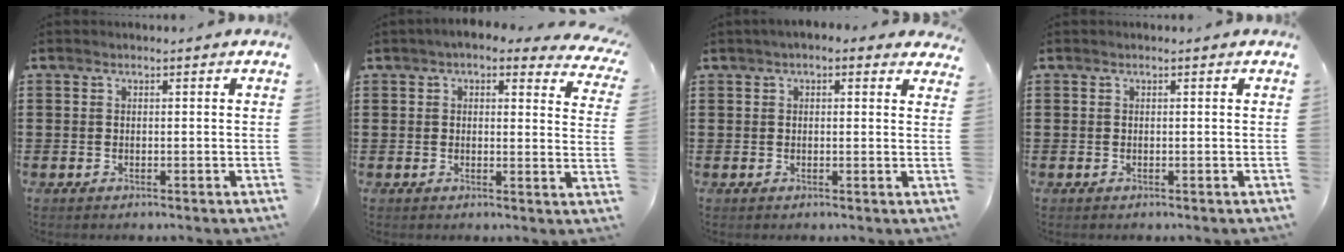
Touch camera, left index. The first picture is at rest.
{"total": 3.7, "force": [3.1, 0.7, 1.9], "torque": [-0.041, -0.011, 0.052]}
{"total": 2.0, "force": [1.3, 0.9, 1.2], "torque": [-0.027, 0.009, 0.024]}
{"total": 0.0}